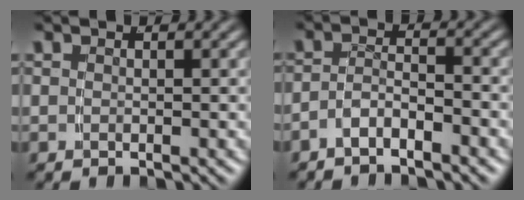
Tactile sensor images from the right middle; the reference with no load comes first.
{"total": 2.8, "force": [-2.4, 0.8, 1.1], "torque": [-0.016, -0.006, -0.043]}